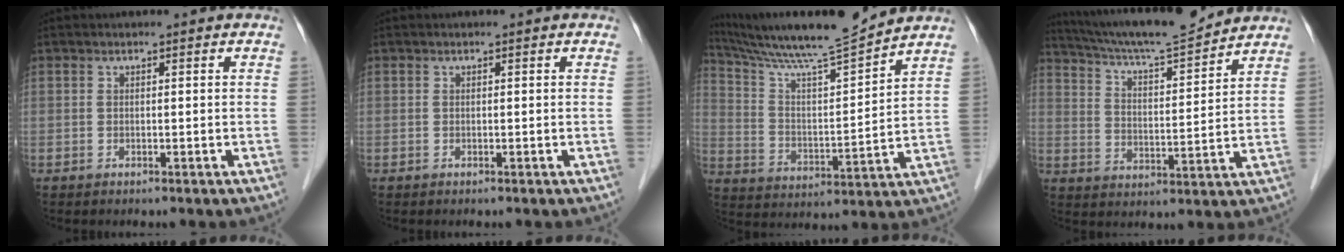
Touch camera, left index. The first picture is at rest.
{"total": 0.0}
{"total": 14.8, "force": [13.4, -1.1, 6.1], "torque": [-0.117, -0.003, 0.231]}
{"total": 14.4, "force": [13.4, 0.2, 5.2], "torque": [-0.098, 0.000, 0.214]}